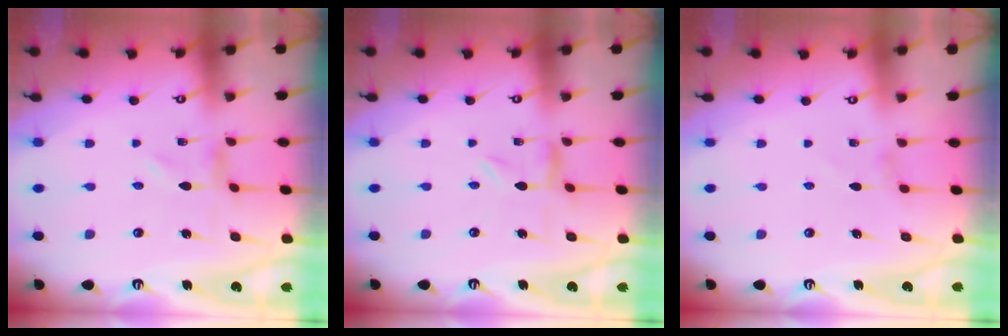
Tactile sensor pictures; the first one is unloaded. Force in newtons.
{"total": 1.4, "press": 1.4, "slide": 0.2}
{"total": 0.0}